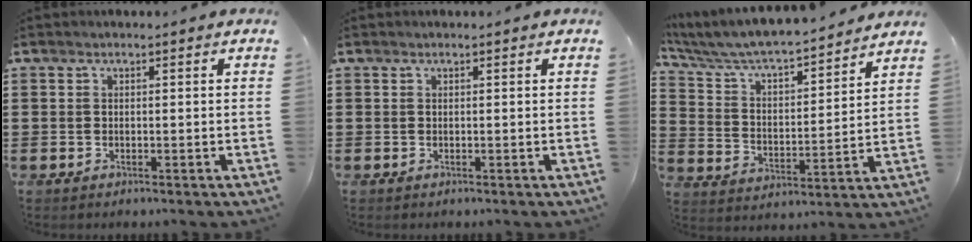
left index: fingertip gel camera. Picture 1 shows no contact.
{"total": 0.0}
{"total": 5.7, "force": [5.4, 0.7, 1.9], "torque": [-0.064, -0.045, 0.084]}